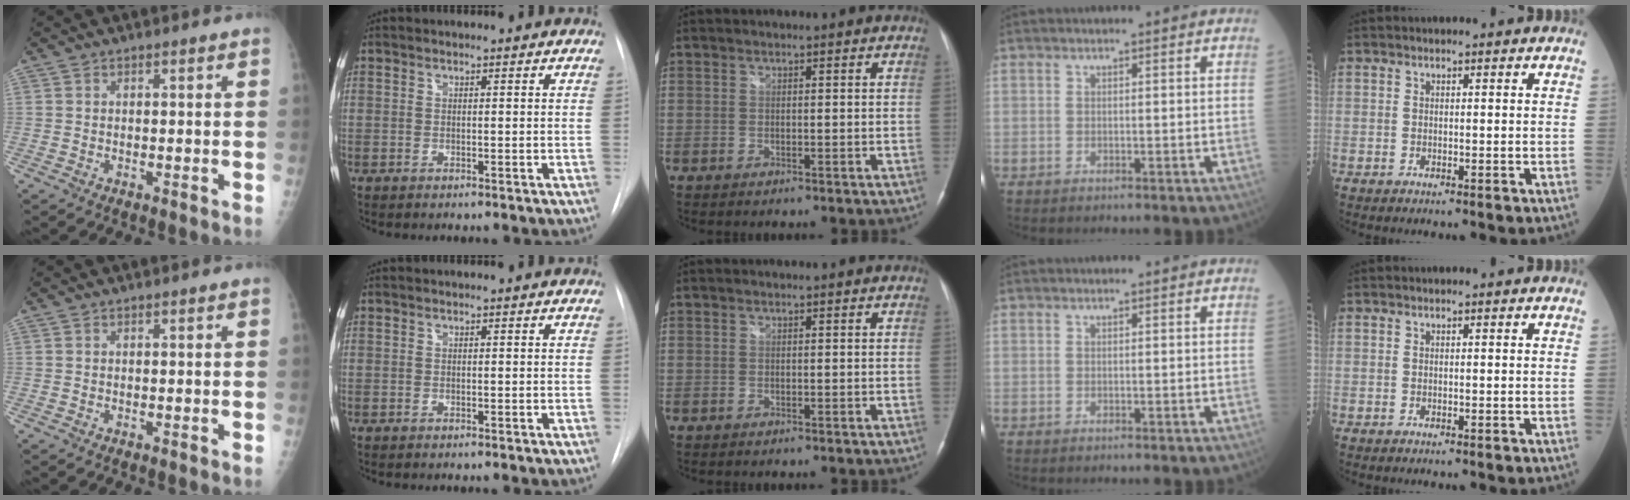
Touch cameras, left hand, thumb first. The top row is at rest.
{}